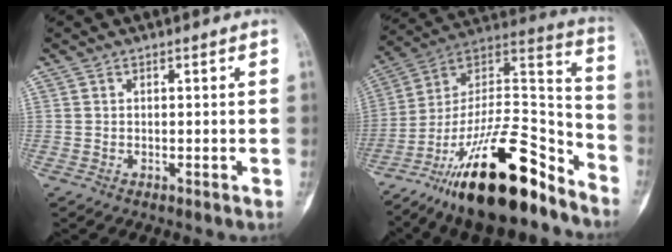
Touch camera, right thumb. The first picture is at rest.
{"total": 27.7, "force": [-18.7, 8.9, 18.3], "torque": [-0.273, 0.098, -0.314]}